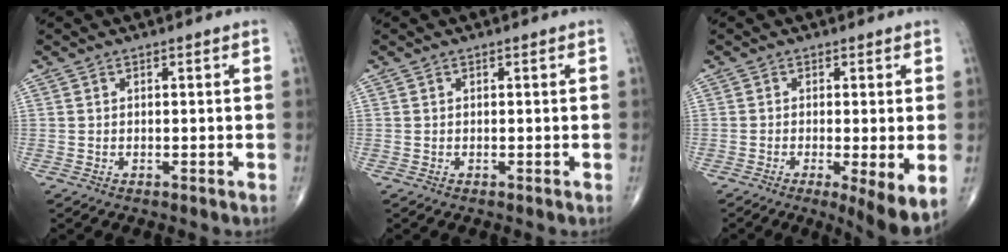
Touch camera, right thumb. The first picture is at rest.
{"total": 0.0}
{"total": 7.4, "force": [-1.8, 1.4, 7.1], "torque": [-0.116, -0.023, -0.030]}